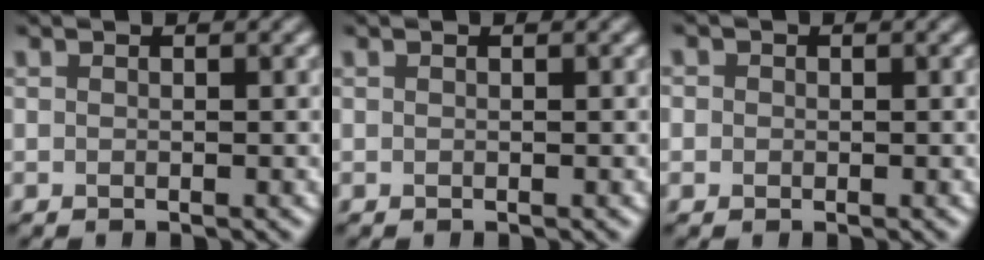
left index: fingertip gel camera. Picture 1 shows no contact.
{"total": 0.0}
{"total": 1.5, "force": [0.5, 1.3, 0.5], "torque": [-0.002, 0.010, -0.007]}